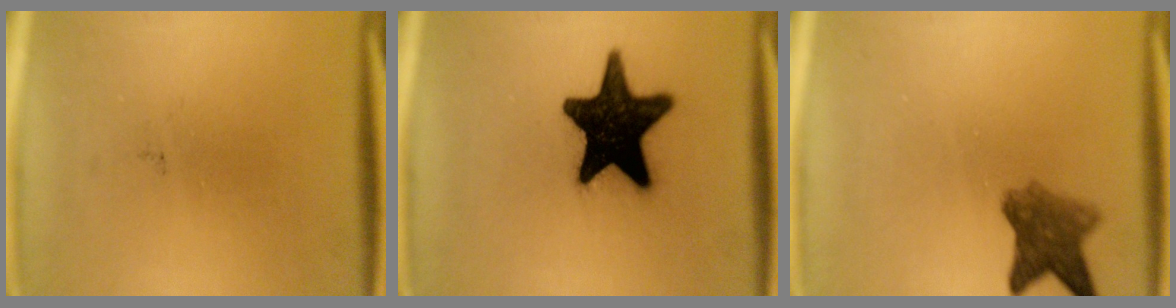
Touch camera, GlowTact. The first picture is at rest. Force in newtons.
{"total": 18.0}
{"total": 5.6}